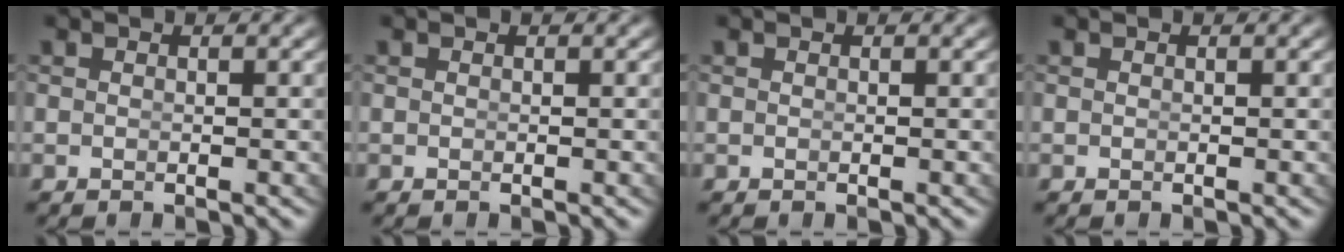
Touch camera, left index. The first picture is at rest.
{"total": 0.0}
{"total": 0.0}
{"total": 0.0}